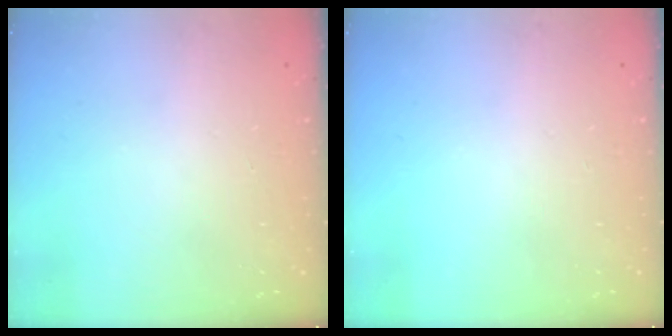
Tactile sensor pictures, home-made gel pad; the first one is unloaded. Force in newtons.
{"total": 0.0}